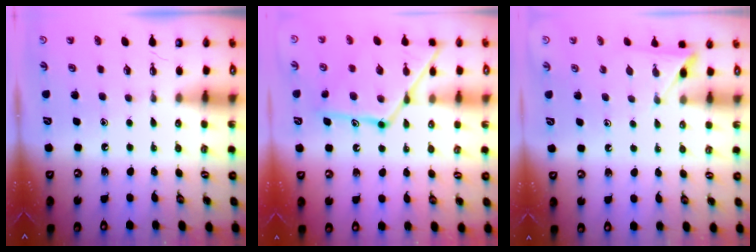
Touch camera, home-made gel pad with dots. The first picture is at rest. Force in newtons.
{"total": 16.4, "press": 16.4, "slide": 1.2}
{"total": 4.7, "press": 4.7, "slide": 0.6}